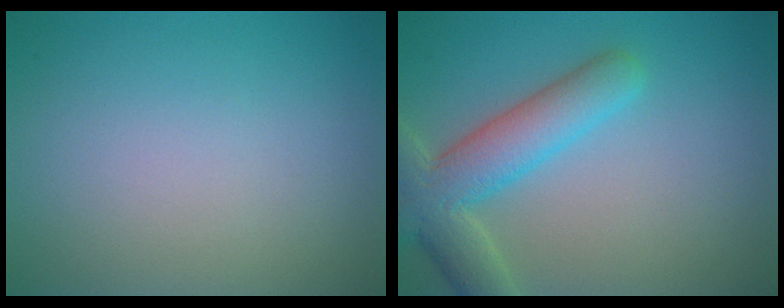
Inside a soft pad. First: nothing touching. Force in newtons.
{"total": 6.5, "press": 6.4, "slide": 0.5}